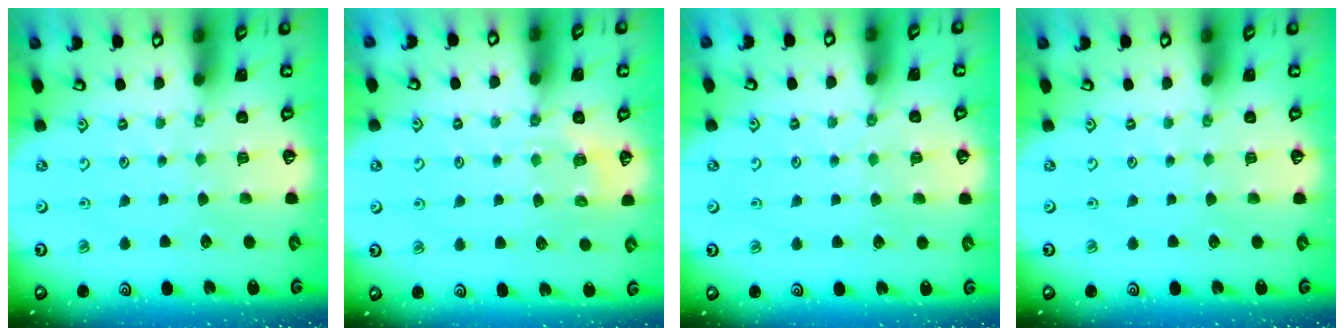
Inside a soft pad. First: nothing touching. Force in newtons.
{"total": 3.2, "press": 3.0, "slide": 1.1}
{"total": 2.5, "press": 2.4, "slide": 0.4}
{"total": 0.0}